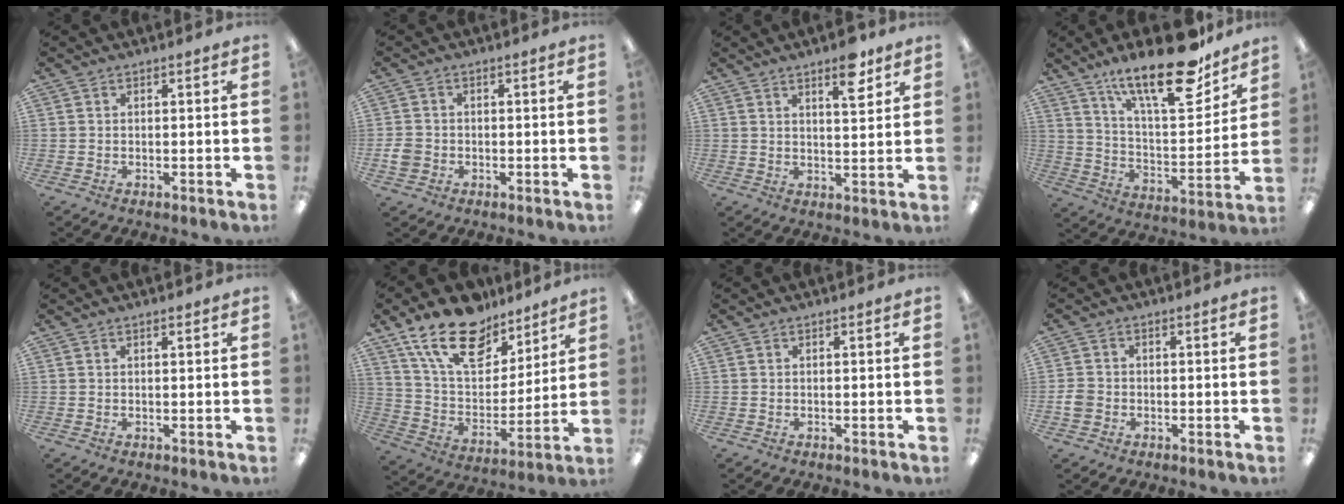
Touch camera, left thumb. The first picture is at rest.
{"total": 3.3, "force": [-0.9, 2.9, 1.4], "torque": [-0.021, 0.008, -0.015]}
{"total": 7.3, "force": [4.9, 2.4, 4.9], "torque": [-0.053, -0.029, 0.075]}
{"total": 22.8, "force": [16.5, 6.8, 14.2], "torque": [-0.224, -0.106, 0.273]}
{"total": 0.8, "force": [0.6, 0.2, 0.4], "torque": [-0.009, 0.001, 0.011]}
{"total": 19.5, "force": [13.6, 9.9, 9.8], "torque": [-0.186, -0.071, 0.246]}
{"total": 0.0}
{"total": 3.1, "force": [-0.9, 2.7, 1.4], "torque": [-0.022, 0.008, -0.017]}